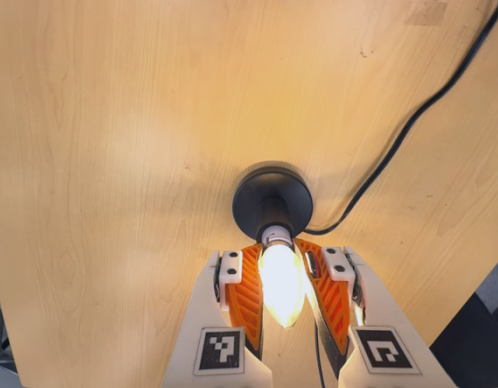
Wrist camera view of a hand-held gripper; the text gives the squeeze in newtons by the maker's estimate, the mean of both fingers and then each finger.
{"total": 19.3, "left": 19.8, "right": 18.9}